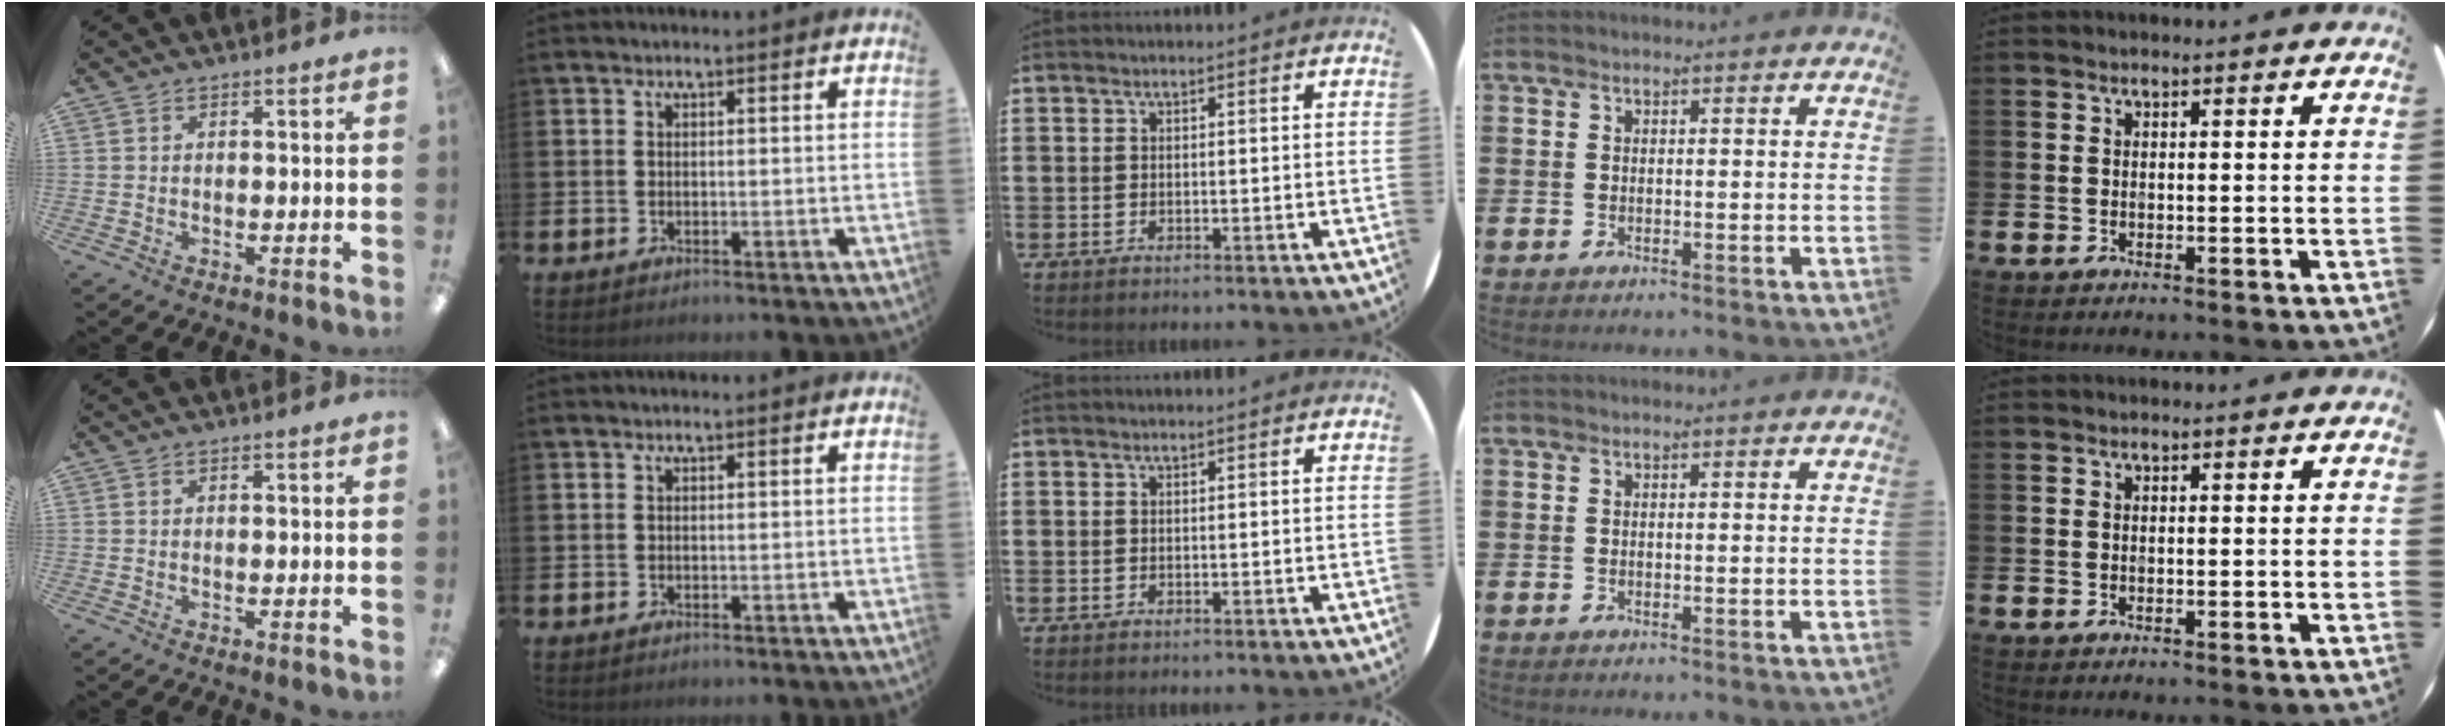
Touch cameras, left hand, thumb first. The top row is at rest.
{}